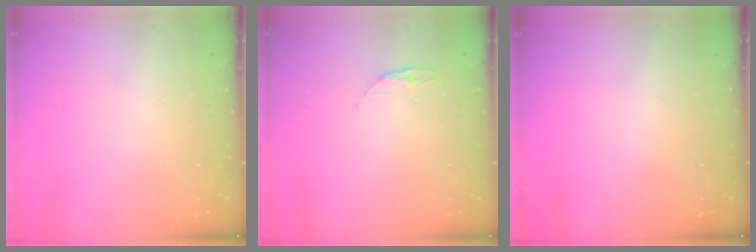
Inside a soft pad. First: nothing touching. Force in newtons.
{"total": 3.4, "press": 3.4, "slide": 0.4}
{"total": 0.0}